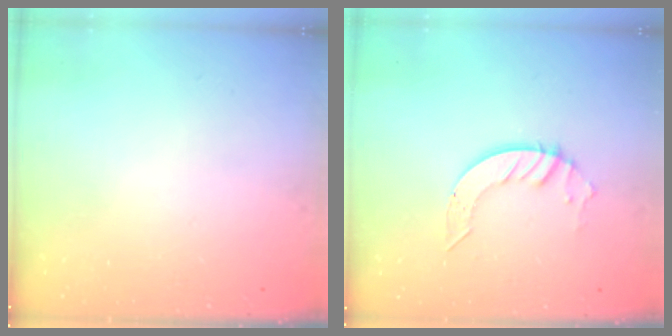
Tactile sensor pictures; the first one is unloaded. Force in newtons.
{"total": 5.2, "press": 5.2, "slide": 0.3}